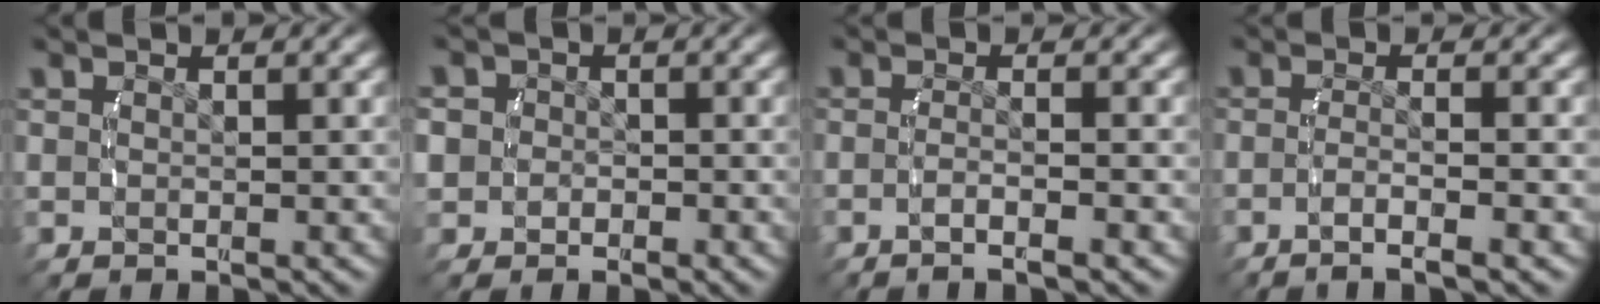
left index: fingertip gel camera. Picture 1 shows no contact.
{"total": 3.6, "force": [-0.7, 3.3, 1.2], "torque": [-0.034, -0.006, -0.017]}
{"total": 2.3, "force": [-1.7, -0.3, 1.5], "torque": [-0.032, -0.003, -0.030]}
{"total": 3.0, "force": [-2.2, -0.2, 2.1], "torque": [-0.042, -0.007, -0.034]}